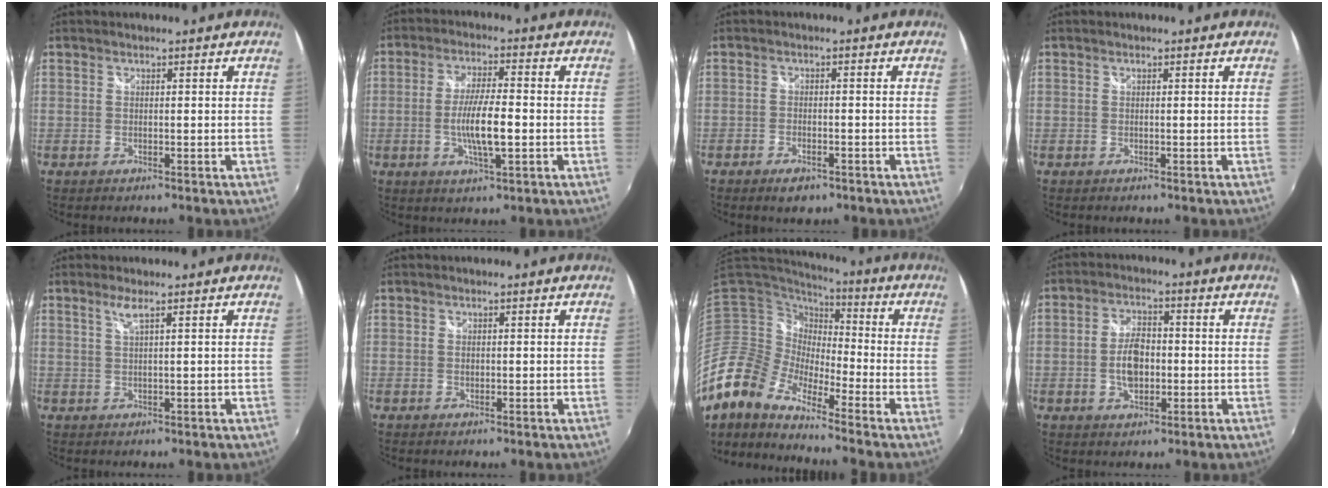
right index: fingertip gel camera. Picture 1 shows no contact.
{"total": 8.2, "force": [-1.7, 1.6, 7.8], "torque": [-0.148, -0.005, -0.030]}
{"total": 4.0, "force": [-2.7, 2.1, 2.2], "torque": [-0.053, -0.007, -0.044]}
{"total": 0.0}
{"total": 2.0, "force": [1.1, -0.3, 1.6], "torque": [-0.032, -0.001, 0.023]}
{"total": 0.6, "force": [0.0, 0.6, 0.3], "torque": [-0.003, 0.000, 0.000]}
{"total": 10.7, "force": [-7.9, 4.4, 5.8], "torque": [-0.091, -0.007, -0.170]}
{"total": 6.9, "force": [-1.1, 4.1, 5.5], "torque": [-0.103, 0.008, -0.015]}